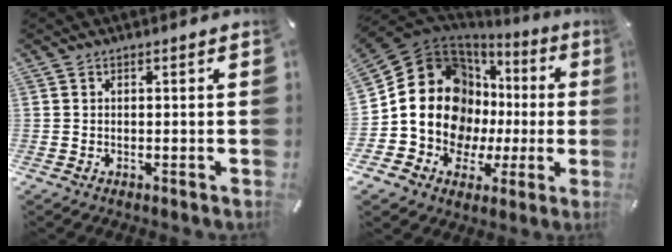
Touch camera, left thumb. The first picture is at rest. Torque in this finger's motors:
{"motor_torque": [2.17, 2.32, 1.30, 0.66, 0.26]}